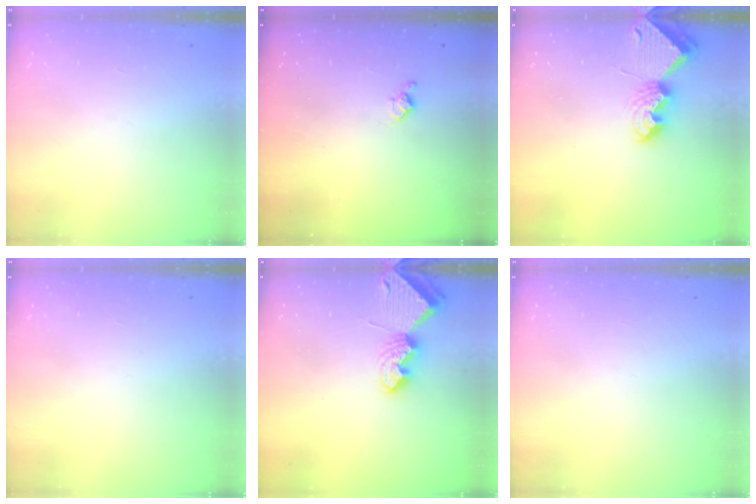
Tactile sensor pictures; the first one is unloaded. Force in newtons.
{"total": 4.9, "press": 4.8, "slide": 0.5}
{"total": 8.0, "press": 8.0, "slide": 0.3}
{"total": 0.0}
{"total": 7.1, "press": 7.0, "slide": 0.4}
{"total": 0.0}